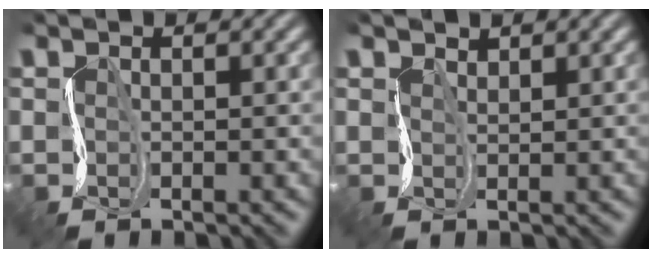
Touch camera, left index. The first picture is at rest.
{"total": 1.5, "force": [1.2, 0.6, 0.7], "torque": [-0.021, -0.004, 0.020]}